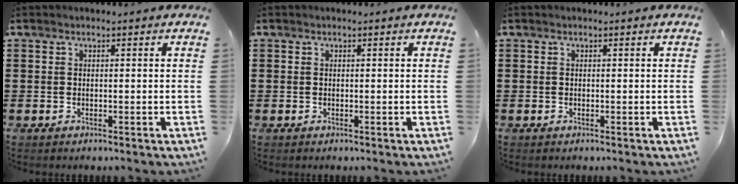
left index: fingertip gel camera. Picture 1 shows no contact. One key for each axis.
{"total": 0.0}
{"total": 0.0}